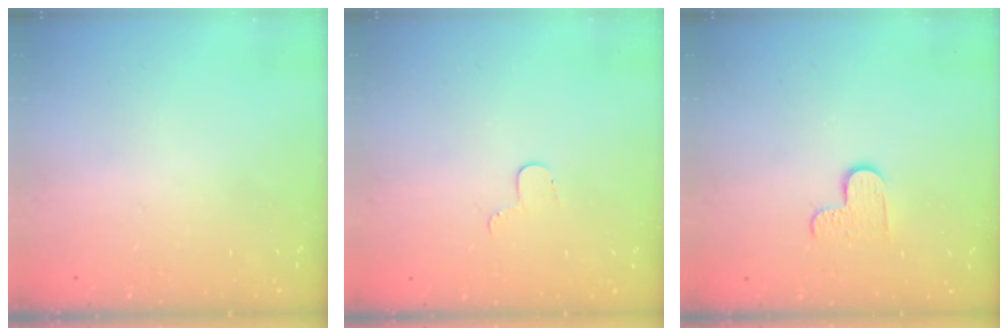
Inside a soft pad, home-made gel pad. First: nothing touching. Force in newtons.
{"total": 3.5, "press": 3.5, "slide": 0.4}
{"total": 5.9, "press": 5.8, "slide": 0.6}